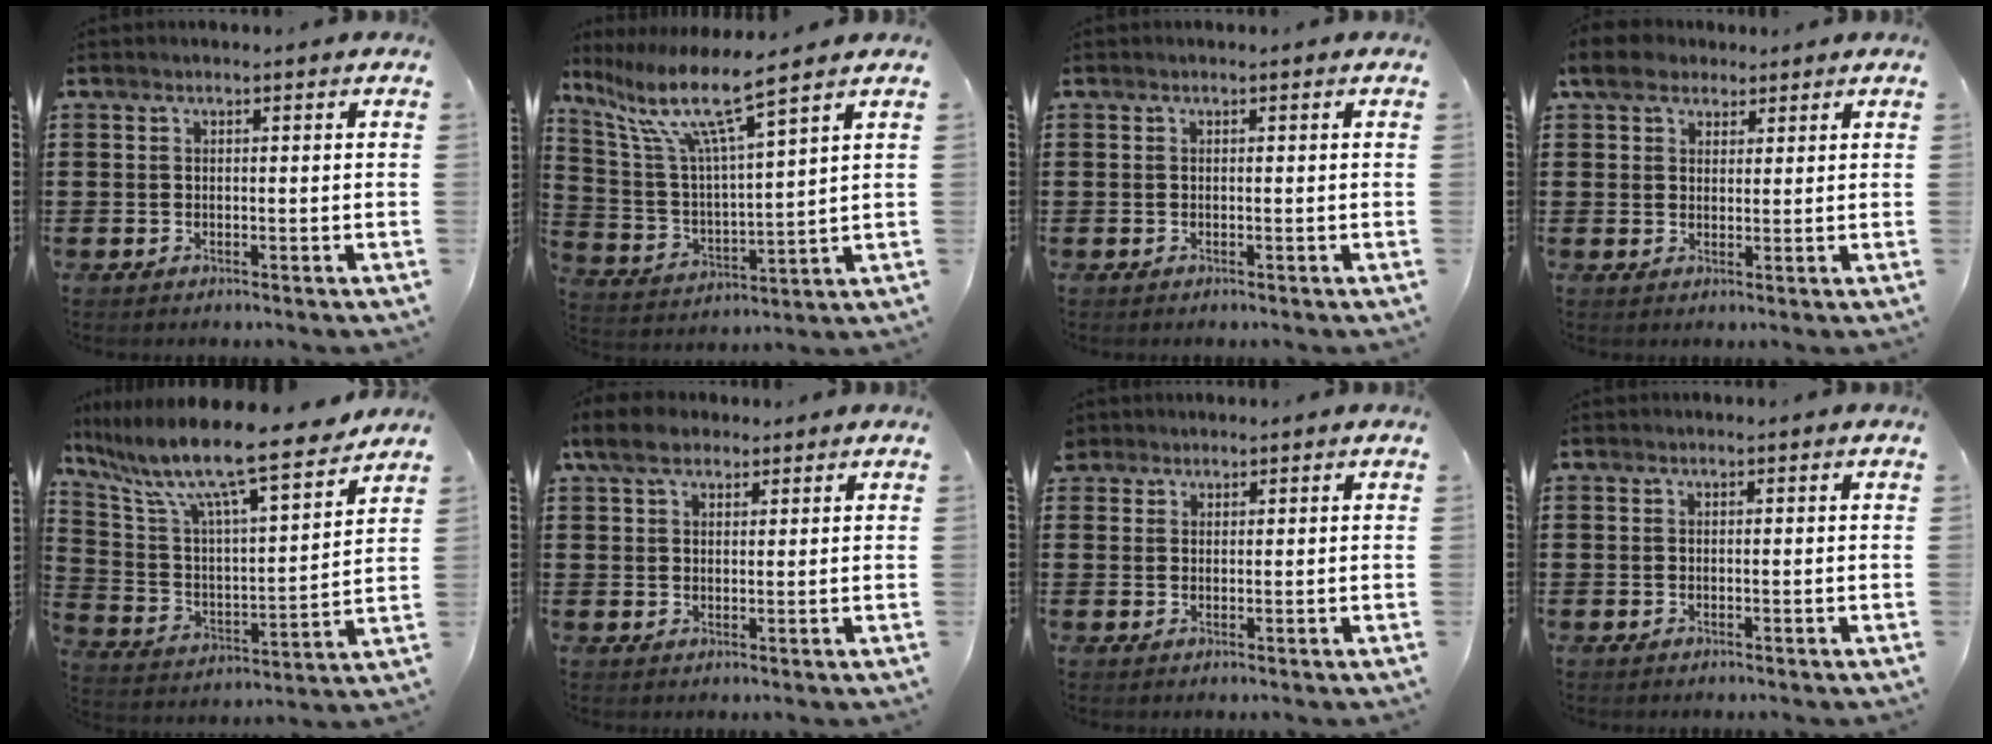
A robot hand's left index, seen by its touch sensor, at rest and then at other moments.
{"total": 9.8, "force": [7.1, 0.8, 6.7], "torque": [-0.159, -0.042, 0.115]}
{"total": 0.0}
{"total": 5.4, "force": [3.6, 3.3, 2.3], "torque": [-0.054, 0.009, 0.066]}
{"total": 10.7, "force": [9.0, 0.3, 5.7], "torque": [-0.151, -0.069, 0.146]}
{"total": 5.3, "force": [3.7, 2.7, 2.7], "torque": [-0.057, 0.004, 0.067]}
{"total": 1.6, "force": [1.4, 0.8, 0.0], "torque": [-0.004, 0.005, 0.028]}
{"total": 0.0}